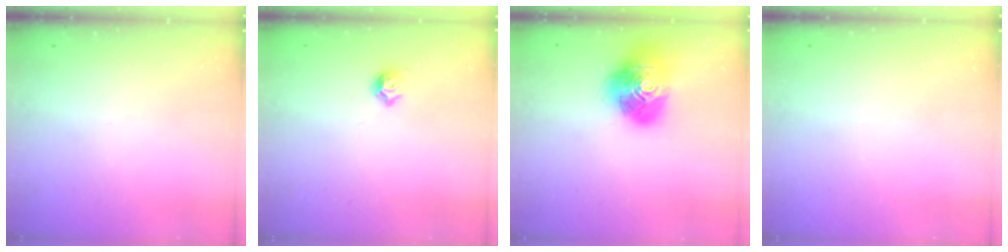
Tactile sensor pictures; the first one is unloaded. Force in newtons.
{"total": 4.4, "press": 4.3, "slide": 0.9}
{"total": 17.1, "press": 17.0, "slide": 2.2}
{"total": 0.0}